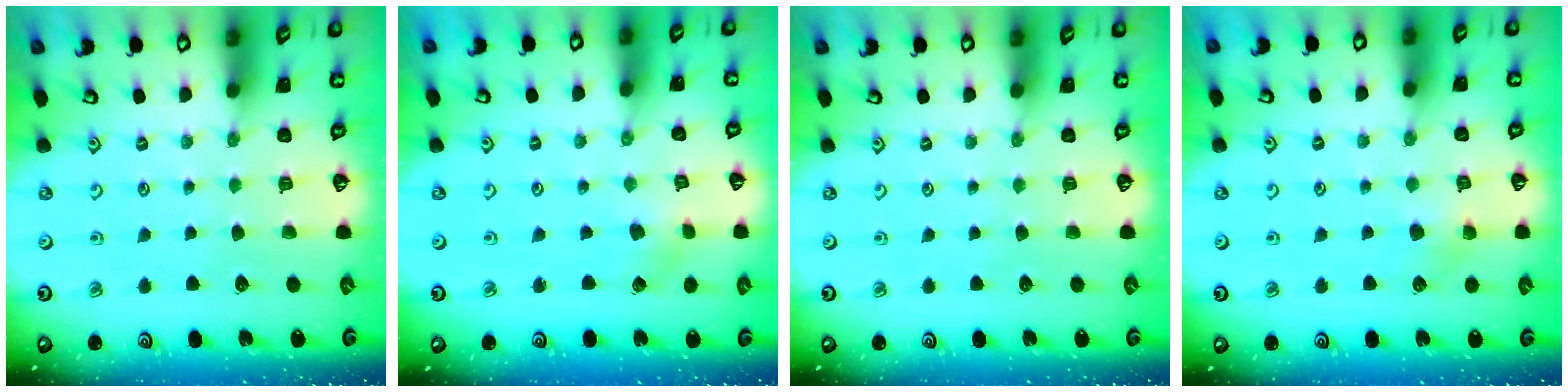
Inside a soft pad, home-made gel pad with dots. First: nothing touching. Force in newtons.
{"total": 3.4, "press": 3.3, "slide": 0.4}
{"total": 0.0}
{"total": 5.7, "press": 5.7, "slide": 0.4}